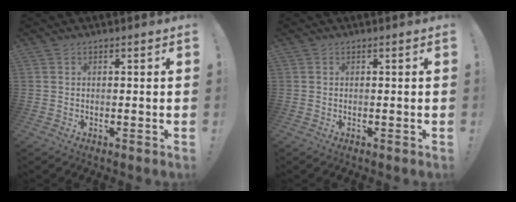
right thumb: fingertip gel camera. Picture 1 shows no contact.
{"total": 0.0}